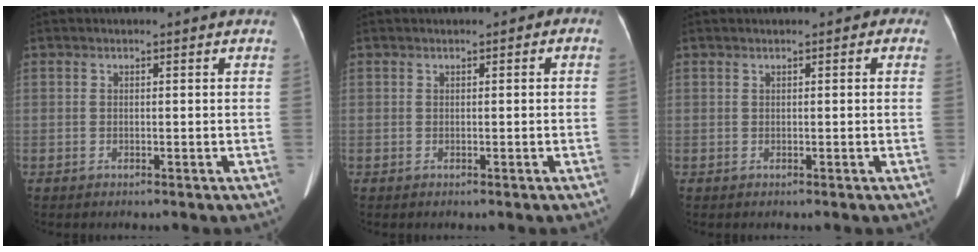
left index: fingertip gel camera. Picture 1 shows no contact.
{"total": 0.8, "force": [-0.1, 0.6, 0.5], "torque": [-0.002, 0.008, -0.003]}
{"total": 1.1, "force": [0.4, 0.6, 0.8], "torque": [-0.004, 0.009, 0.001]}